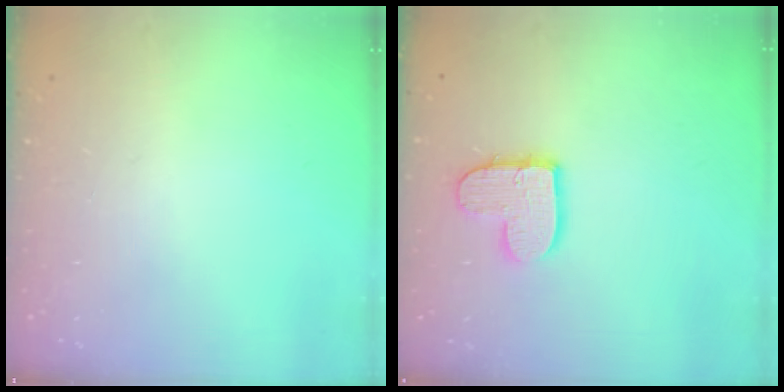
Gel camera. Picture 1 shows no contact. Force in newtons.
{"total": 10.1, "press": 10.1, "slide": 0.7}